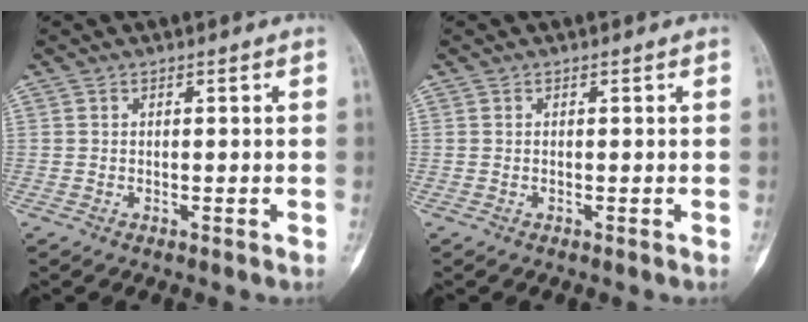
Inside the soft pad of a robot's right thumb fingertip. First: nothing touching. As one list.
[{"total": 0.0}]